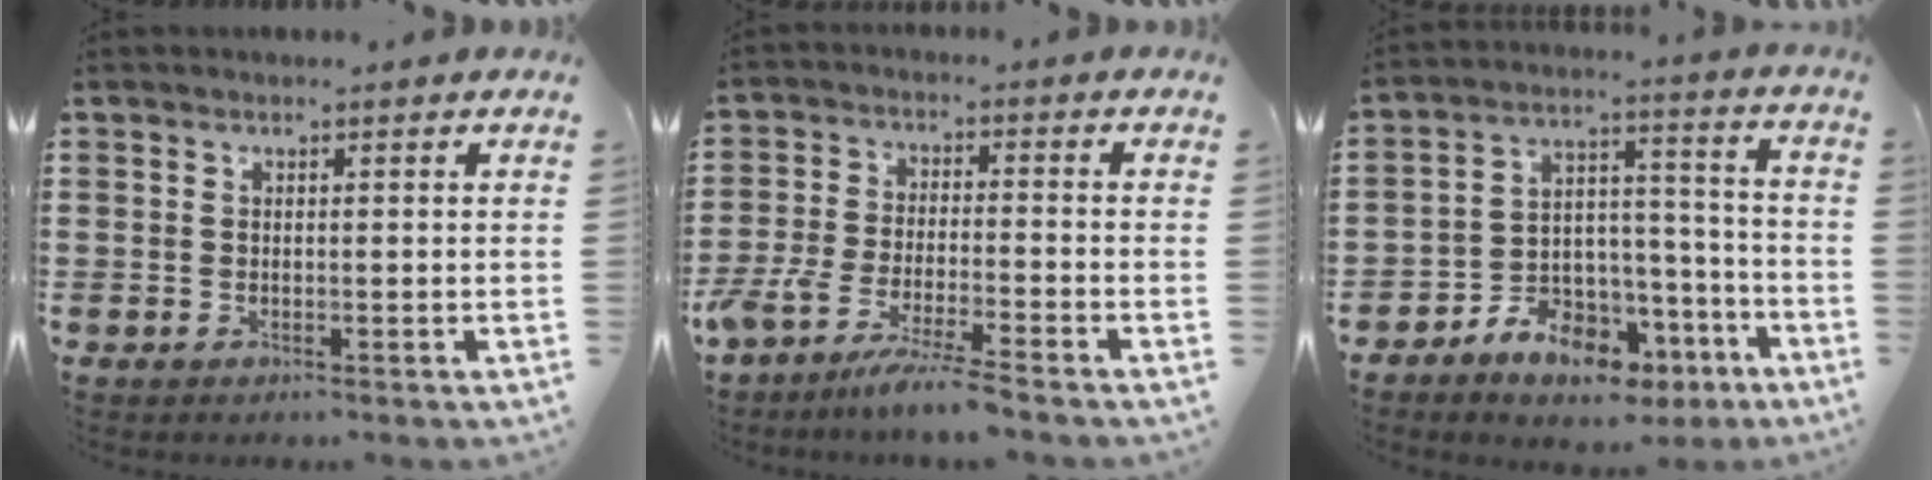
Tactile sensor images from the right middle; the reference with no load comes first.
{"total": 6.9, "force": [-6.4, -0.6, 2.6], "torque": [-0.064, -0.018, -0.127]}
{"total": 8.0, "force": [-6.2, 4.3, 2.8], "torque": [-0.047, 0.031, -0.112]}